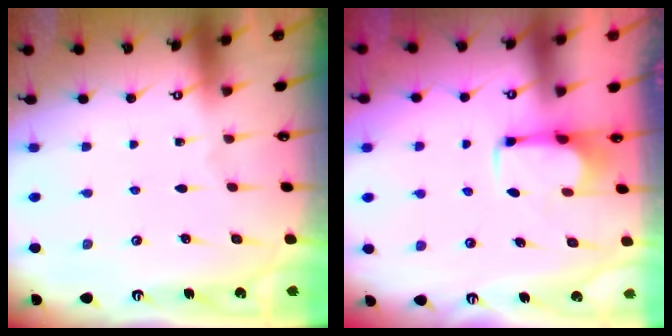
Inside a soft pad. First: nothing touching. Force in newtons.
{"total": 2.8, "press": 2.7, "slide": 0.8}